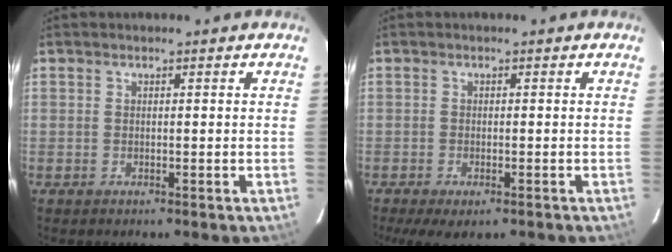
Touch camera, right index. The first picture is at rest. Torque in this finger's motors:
{"motor_torque": [1.12, -1.01, 0.44, 0.11]}